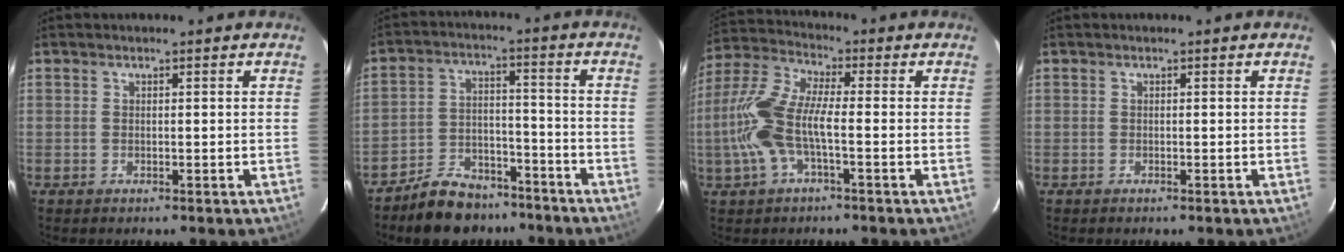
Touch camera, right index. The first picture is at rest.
{"total": 12.2, "force": [-9.8, 6.1, 3.9], "torque": [-0.093, 0.026, -0.144]}
{"total": 11.9, "force": [-2.4, 4.0, 11.0], "torque": [-0.246, 0.008, -0.051]}
{"total": 0.0}